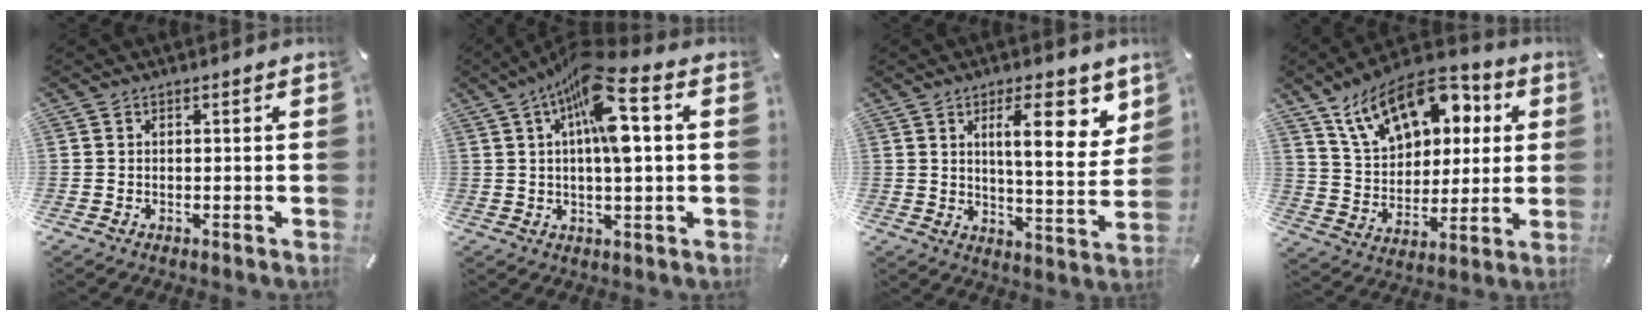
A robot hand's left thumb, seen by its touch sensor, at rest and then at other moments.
{"total": 13.3, "force": [4.2, 3.5, 12.1], "torque": [-0.217, -0.011, 0.069]}
{"total": 13.1, "force": [6.1, 4.1, 10.9], "torque": [-0.154, -0.027, 0.094]}
{"total": 18.3, "force": [9.7, 11.5, 10.4], "torque": [-0.192, -0.034, 0.175]}